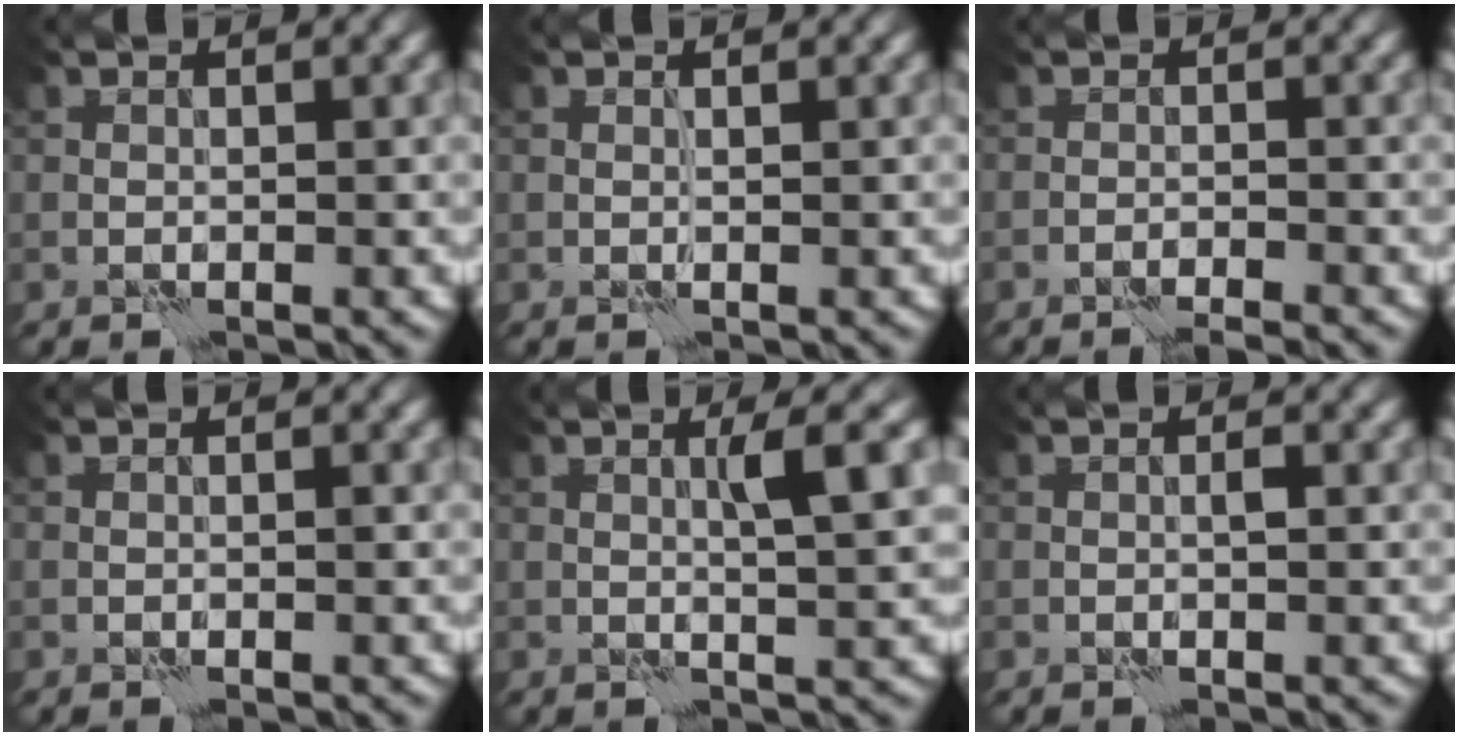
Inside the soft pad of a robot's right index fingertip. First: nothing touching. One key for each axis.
{"total": 0.0}
{"total": 2.0, "fx": -1.9, "fy": -0.2, "fz": 0.8, "tx": -0.019, "ty": 0.004, "tz": -0.031}
{"total": 0.0}
{"total": 2.9, "fx": 0.7, "fy": -0.1, "fz": 2.8, "tx": -0.047, "ty": 0.004, "tz": 0.009}
{"total": 0.6, "fx": -0.2, "fy": -0.1, "fz": 0.5, "tx": -0.011, "ty": 0.003, "tz": -0.002}